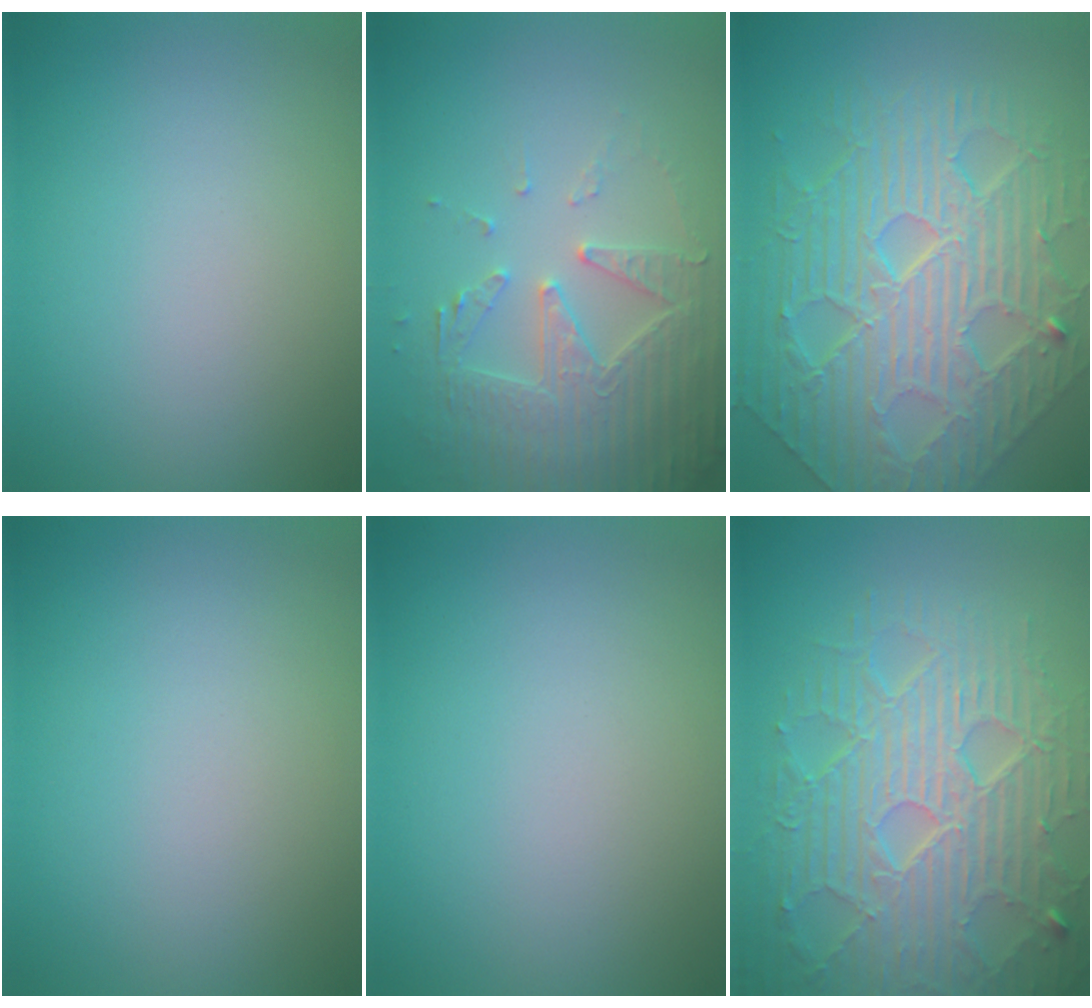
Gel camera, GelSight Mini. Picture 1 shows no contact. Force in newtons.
{"total": 4.8, "press": 4.1, "slide": 2.5}
{"total": 10.8, "press": 7.4, "slide": 7.9}
{"total": 0.0}
{"total": 0.0}
{"total": 8.8, "press": 6.3, "slide": 6.2}